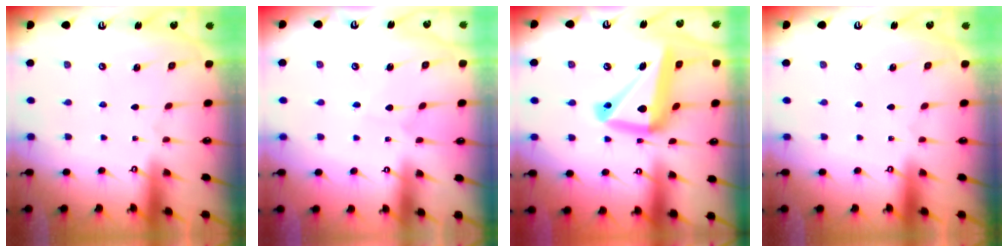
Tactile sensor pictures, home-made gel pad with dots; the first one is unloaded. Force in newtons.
{"total": 3.1, "press": 3.1, "slide": 0.3}
{"total": 18.6, "press": 18.5, "slide": 2.0}
{"total": 0.0}